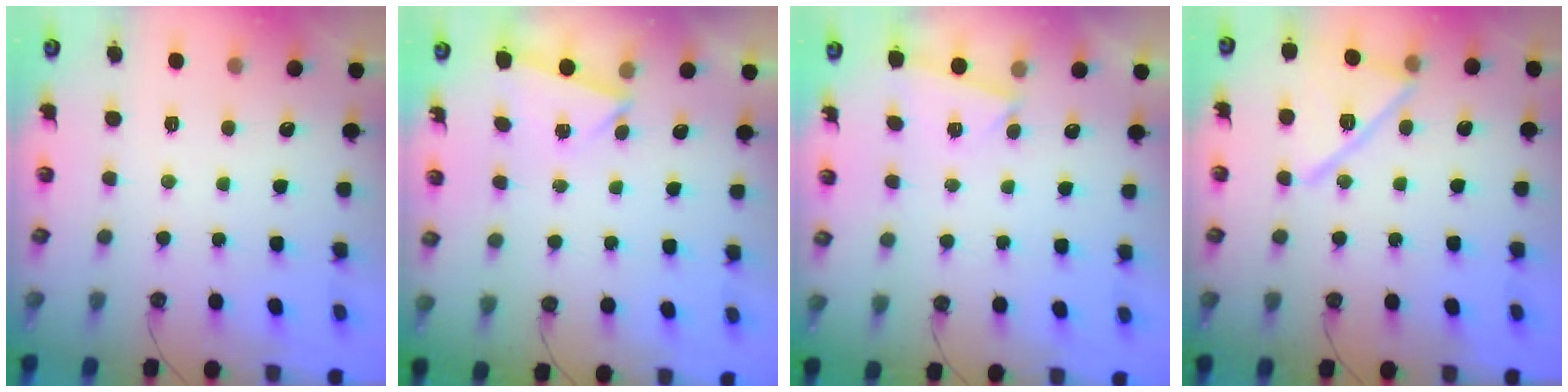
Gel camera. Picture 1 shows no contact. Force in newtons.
{"total": 1.9, "press": 1.4, "slide": 1.4}
{"total": 2.9, "press": 0.8, "slide": 2.7}
{"total": 15.3, "press": 15.2, "slide": 0.3}